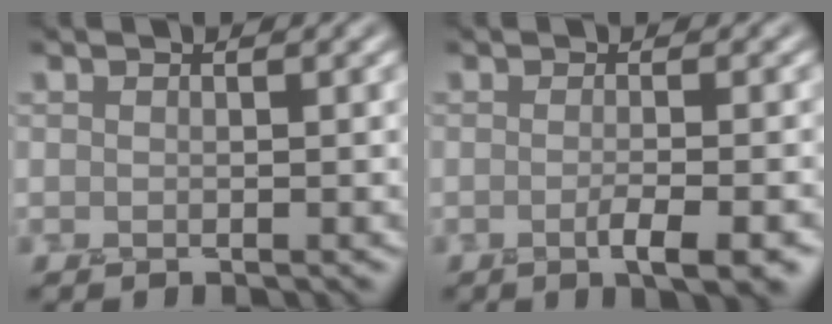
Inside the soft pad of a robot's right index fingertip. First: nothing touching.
{"total": 3.9, "force": [-1.4, 1.1, 3.5], "torque": [-0.046, -0.002, -0.024]}